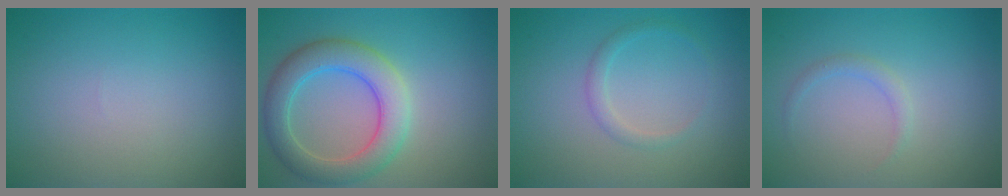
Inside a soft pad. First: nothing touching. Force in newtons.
{"total": 5.5, "press": 5.5, "slide": 0.3}
{"total": 1.2, "press": 1.2, "slide": 0.1}
{"total": 1.0, "press": 1.0, "slide": 0.0}